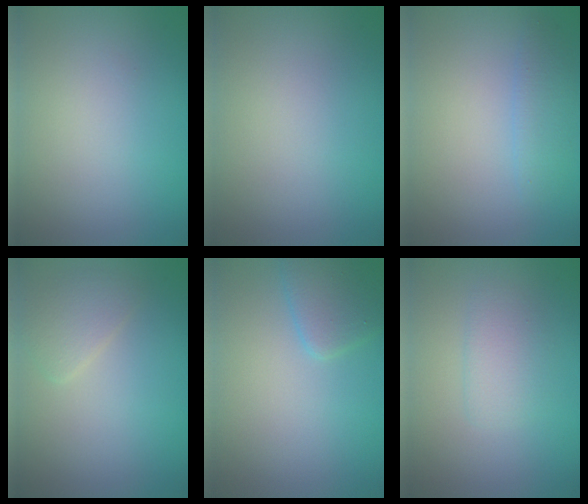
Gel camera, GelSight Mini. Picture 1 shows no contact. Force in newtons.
{"total": 0.0}
{"total": 1.7, "press": 1.7, "slide": 0.1}
{"total": 1.8, "press": 1.8, "slide": 0.1}
{"total": 2.6, "press": 2.6, "slide": 0.2}
{"total": 1.8, "press": 1.8, "slide": 0.1}